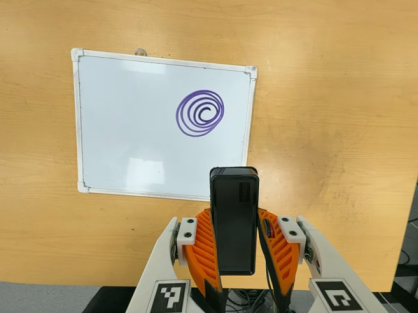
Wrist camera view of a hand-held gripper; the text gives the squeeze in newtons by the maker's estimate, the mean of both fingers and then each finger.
{"total": 4.9, "left": 3.7, "right": 6.0}